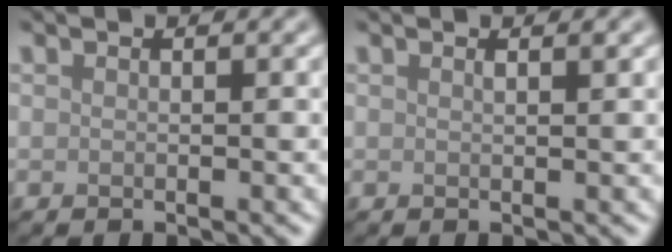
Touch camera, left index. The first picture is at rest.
{"total": 0.7, "force": [0.5, 0.1, 0.6], "torque": [-0.007, 0.000, 0.006]}